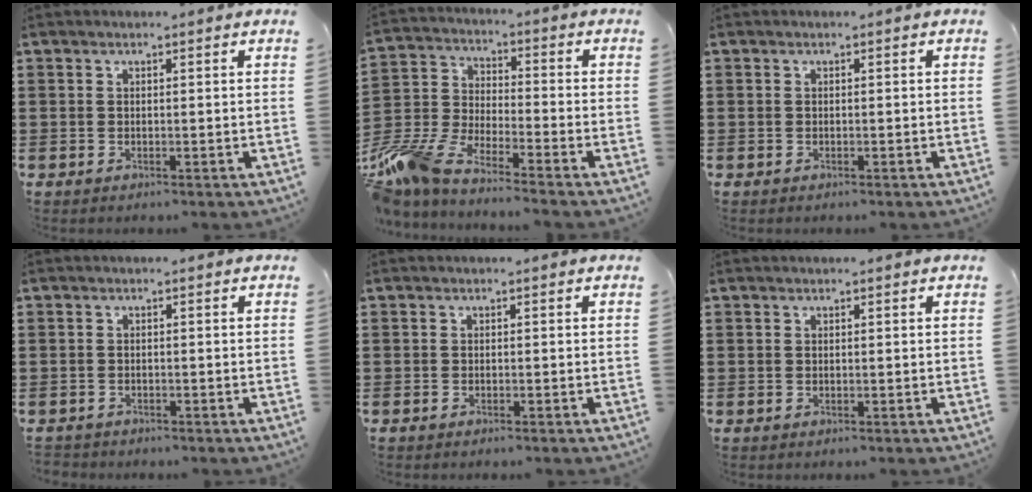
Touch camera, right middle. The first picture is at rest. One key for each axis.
{"total": 7.8, "fx": -7.2, "fy": 0.9, "fz": 2.9, "tx": -0.099, "ty": -0.010, "tz": -0.154}
{"total": 0.0}
{"total": 1.0, "fx": -1.0, "fy": 0.1, "fz": -0.2, "tx": 0.000, "ty": 0.000, "tz": -0.022}
{"total": 0.5, "fx": -0.5, "fy": 0.1, "fz": 0.1, "tx": -0.003, "ty": -0.002, "tz": -0.009}
{"total": 0.0}